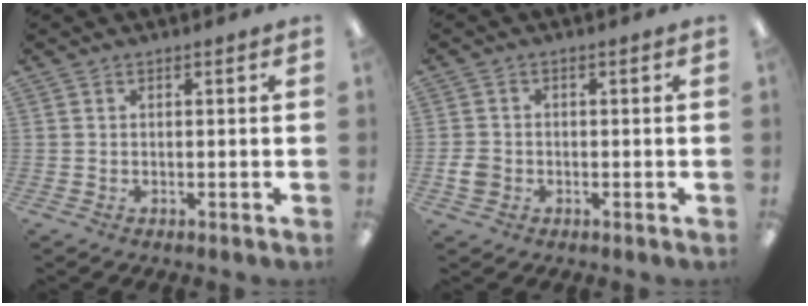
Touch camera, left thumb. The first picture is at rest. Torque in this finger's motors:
{"motor_torque": [-0.26, 0.33, 0.14, -0.08, 0.00]}